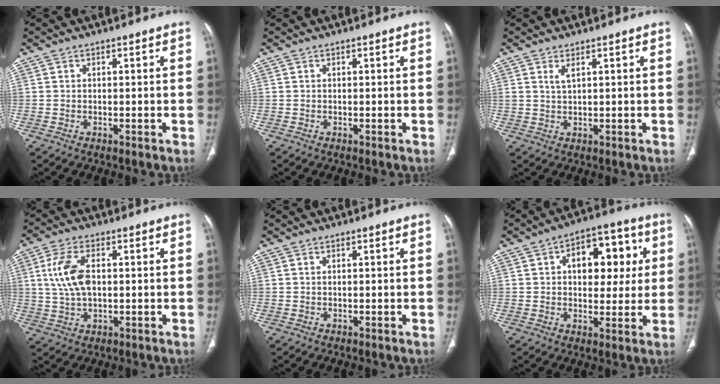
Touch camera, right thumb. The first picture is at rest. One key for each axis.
{"total": 0.0}
{"total": 1.8, "fx": 1.1, "fy": 0.5, "fz": 1.4, "tx": -0.033, "ty": -0.006, "tz": 0.027}
{"total": 8.7, "fx": 1.3, "fy": 4.7, "fz": 7.2, "tx": -0.153, "ty": 0.005, "tz": 0.028}
{"total": 0.0}
{"total": 13.7, "fx": 3.2, "fy": 8.5, "fz": 10.2, "tx": -0.088, "ty": 0.015, "tz": 0.042}